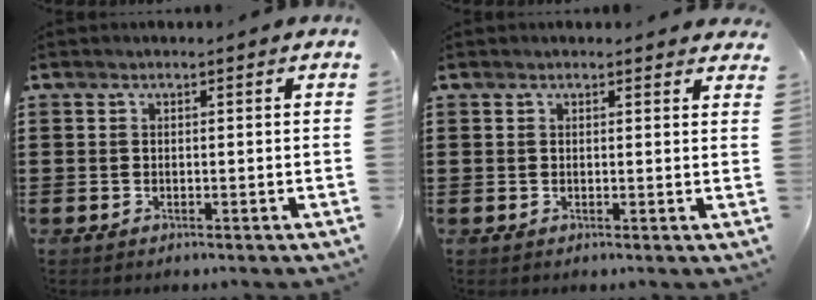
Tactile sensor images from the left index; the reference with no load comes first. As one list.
[{"total": 1.1, "force": [1.0, 0.3, 0.2], "torque": [0.003, -0.001, 0.018]}]